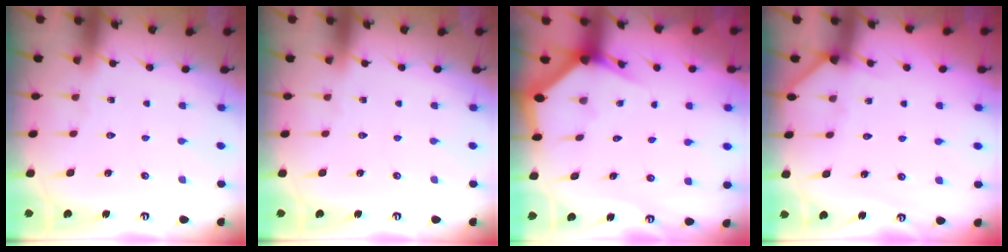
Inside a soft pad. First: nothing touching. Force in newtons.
{"total": 0.0}
{"total": 3.2, "press": 3.2, "slide": 0.1}
{"total": 3.3, "press": 3.3, "slide": 0.1}